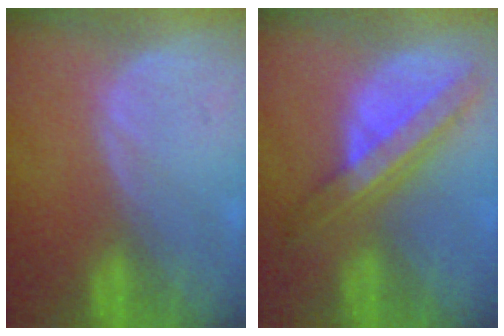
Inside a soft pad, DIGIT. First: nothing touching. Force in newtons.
{"total": 8.3, "press": 7.0, "slide": 4.4}